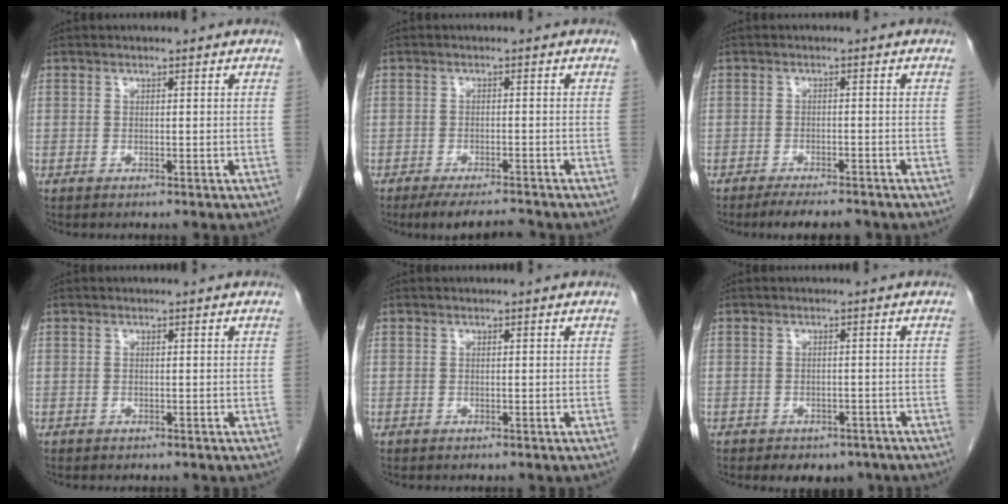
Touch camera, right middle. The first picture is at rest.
{"total": 5.1, "force": [-4.8, 0.2, 1.8], "torque": [-0.026, -0.009, -0.079]}
{"total": 5.8, "force": [-5.1, 1.1, 2.6], "torque": [-0.035, -0.009, -0.078]}
{"total": 0.0}
{"total": 0.0}
{"total": 5.1, "force": [-3.9, 2.8, 1.6], "torque": [-0.010, 0.006, -0.046]}